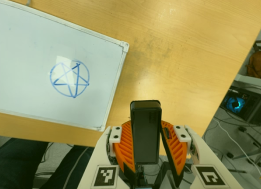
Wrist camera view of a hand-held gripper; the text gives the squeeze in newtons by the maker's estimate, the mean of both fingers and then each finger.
{"total": 5.1, "left": 4.7, "right": 5.6}